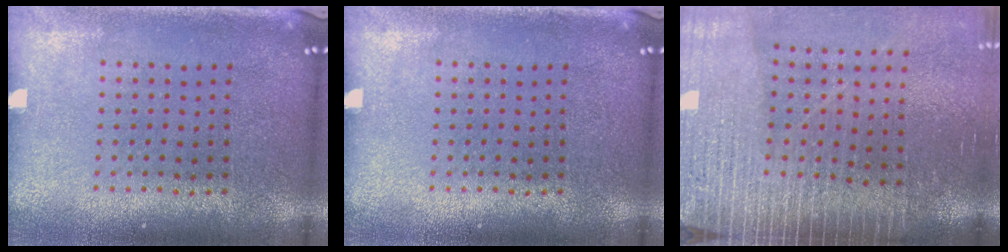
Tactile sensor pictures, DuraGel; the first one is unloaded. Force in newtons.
{"total": 0.0}
{"total": 3.7, "press": 3.2, "slide": 1.9}